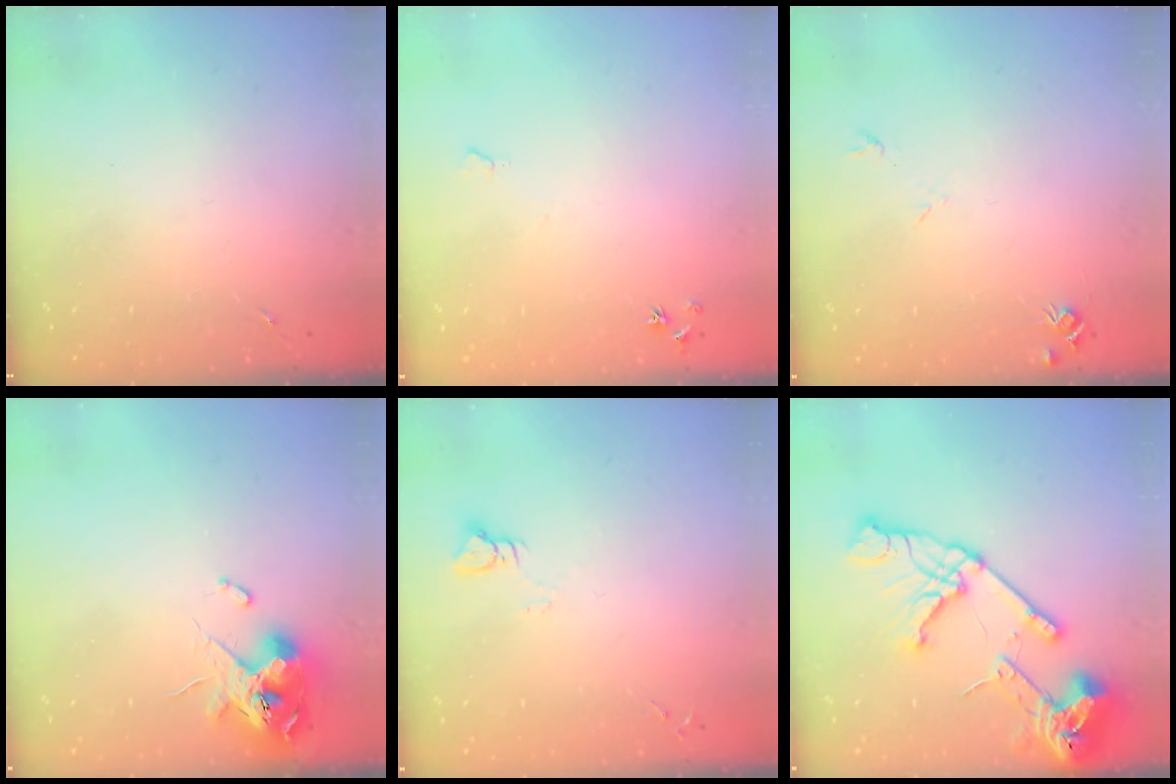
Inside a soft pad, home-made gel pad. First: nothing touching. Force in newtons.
{"total": 4.7, "press": 4.7, "slide": 0.7}
{"total": 5.5, "press": 5.5, "slide": 0.7}
{"total": 11.9, "press": 11.8, "slide": 1.5}
{"total": 3.5, "press": 3.5, "slide": 0.3}
{"total": 24.0, "press": 23.9, "slide": 2.5}